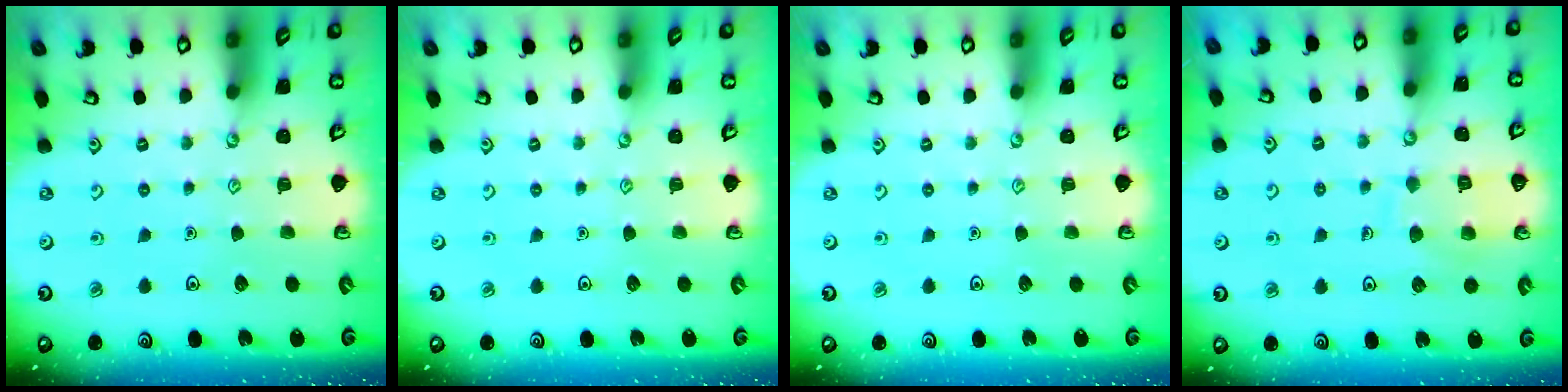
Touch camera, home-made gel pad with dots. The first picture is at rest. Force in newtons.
{"total": 0.0}
{"total": 0.0}
{"total": 9.6, "press": 9.6, "slide": 0.9}